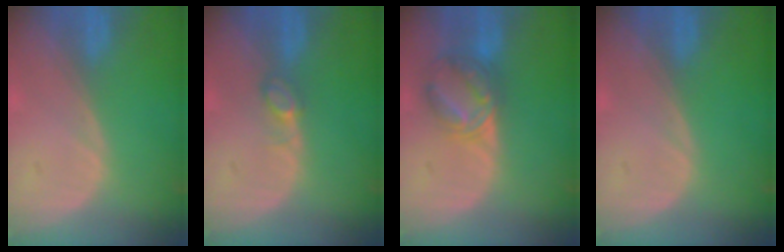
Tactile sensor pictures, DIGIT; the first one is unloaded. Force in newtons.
{"total": 2.2, "press": 2.2, "slide": 0.3}
{"total": 6.6, "press": 6.2, "slide": 2.2}
{"total": 0.0}